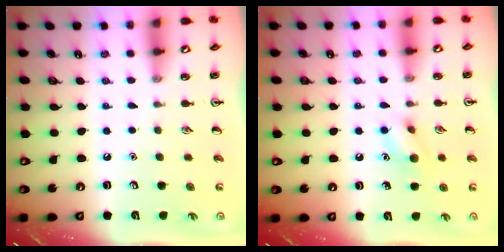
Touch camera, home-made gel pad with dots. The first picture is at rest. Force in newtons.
{"total": 8.6, "press": 8.5, "slide": 1.0}